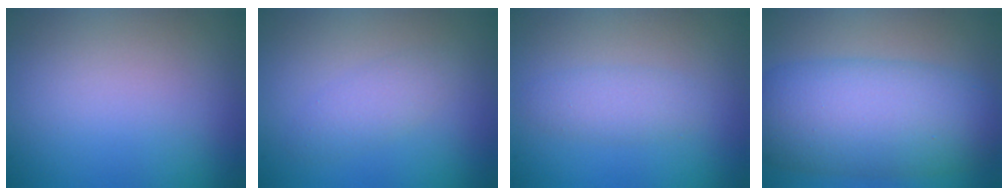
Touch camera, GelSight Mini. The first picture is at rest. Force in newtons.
{"total": 3.2, "press": 3.2, "slide": 0.2}
{"total": 2.0, "press": 2.0, "slide": 0.0}
{"total": 9.7, "press": 9.7, "slide": 0.2}